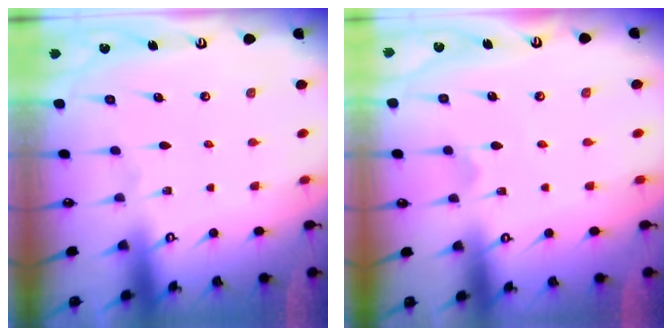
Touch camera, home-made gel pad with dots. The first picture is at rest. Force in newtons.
{"total": 1.8, "press": 1.8, "slide": 0.2}